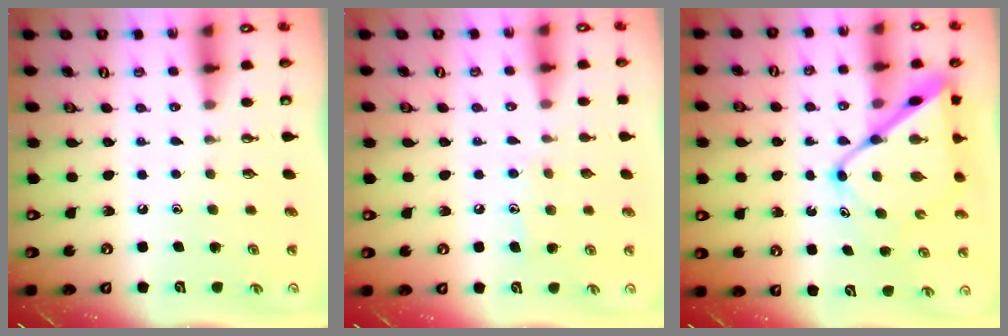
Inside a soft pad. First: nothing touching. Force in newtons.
{"total": 7.3, "press": 7.3, "slide": 0.3}
{"total": 13.8, "press": 13.7, "slide": 1.4}